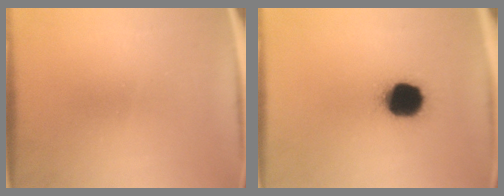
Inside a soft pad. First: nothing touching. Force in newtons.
{"total": 14.2}